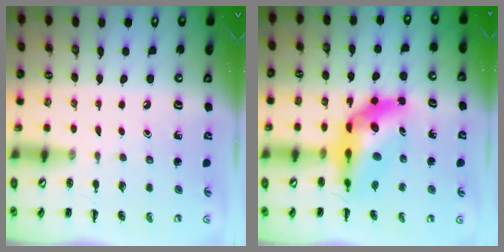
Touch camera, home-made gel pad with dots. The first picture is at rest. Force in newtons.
{"total": 12.7, "press": 12.1, "slide": 3.9}